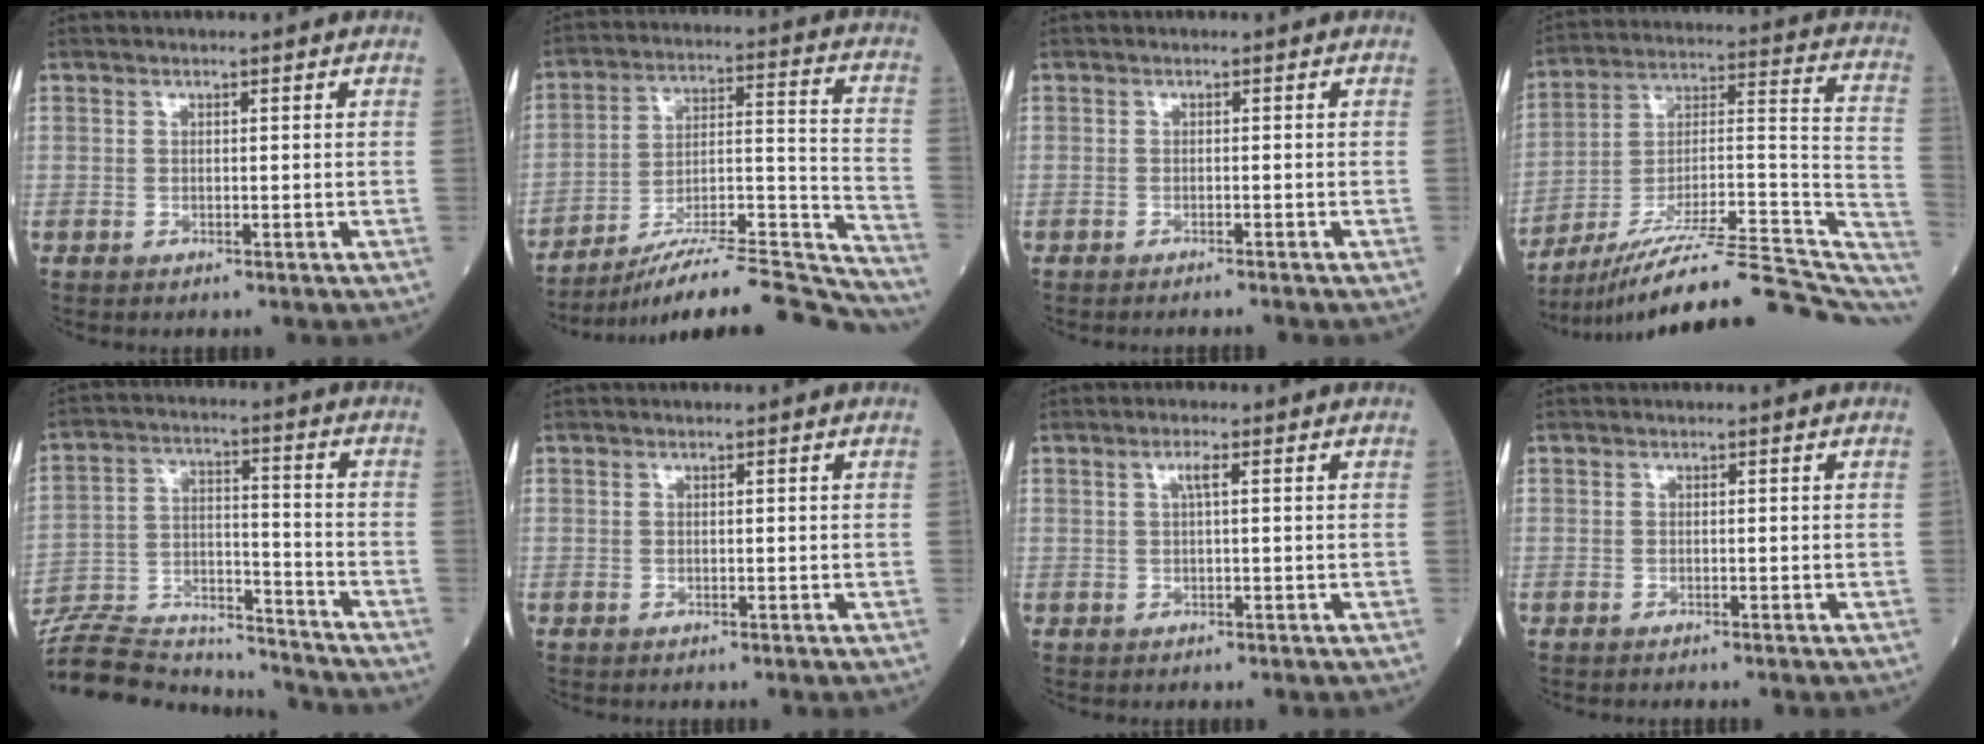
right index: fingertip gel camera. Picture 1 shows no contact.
{"total": 22.4, "force": [-20.8, 0.9, 8.4], "torque": [-0.088, 0.022, -0.314]}
{"total": 1.6, "force": [-1.4, -0.4, 0.5], "torque": [-0.006, 0.001, -0.016]}
{"total": 26.1, "force": [-21.5, 2.7, 14.5], "torque": [-0.159, 0.021, -0.322]}
{"total": 20.0, "force": [-19.2, 3.5, 4.4], "torque": [-0.114, 0.012, -0.304]}
{"total": 0.0}
{"total": 1.6, "force": [0.6, 0.1, 1.5], "torque": [-0.030, 0.004, 0.011]}
{"total": 0.0}